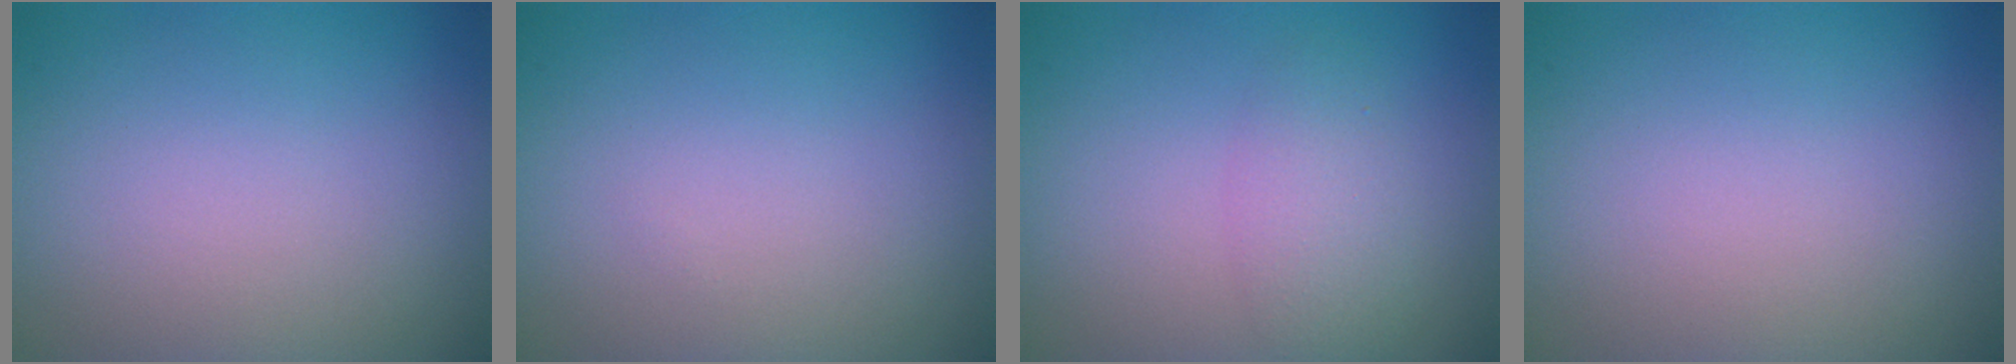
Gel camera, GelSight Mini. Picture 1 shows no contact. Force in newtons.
{"total": 0.0}
{"total": 2.6, "press": 2.6, "slide": 0.2}
{"total": 0.0}